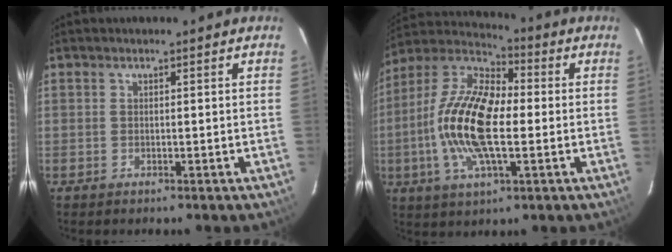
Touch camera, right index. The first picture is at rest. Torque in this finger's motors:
{"motor_torque": [2.14, 0.00, 1.05, 0.21]}